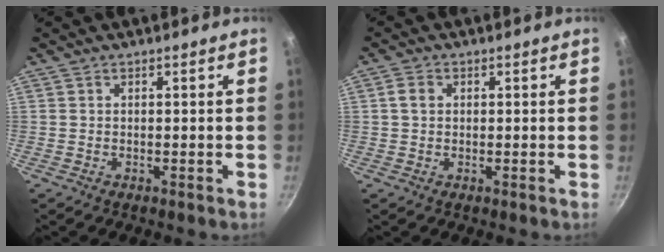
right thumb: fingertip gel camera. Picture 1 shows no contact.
{"total": 2.3, "force": [0.4, 1.9, 1.3], "torque": [-0.017, 0.006, 0.006]}